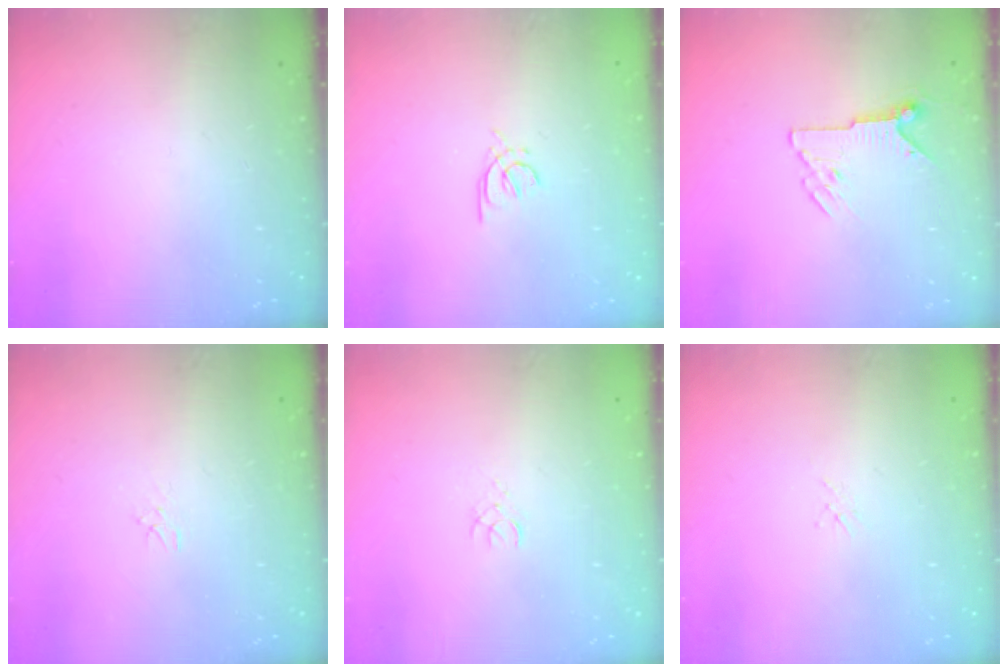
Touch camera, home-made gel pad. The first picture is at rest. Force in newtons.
{"total": 2.8, "press": 2.7, "slide": 0.8}
{"total": 6.9, "press": 6.9, "slide": 0.3}
{"total": 3.4, "press": 3.4, "slide": 0.2}
{"total": 1.5, "press": 1.5, "slide": 0.2}
{"total": 1.3, "press": 1.2, "slide": 0.3}